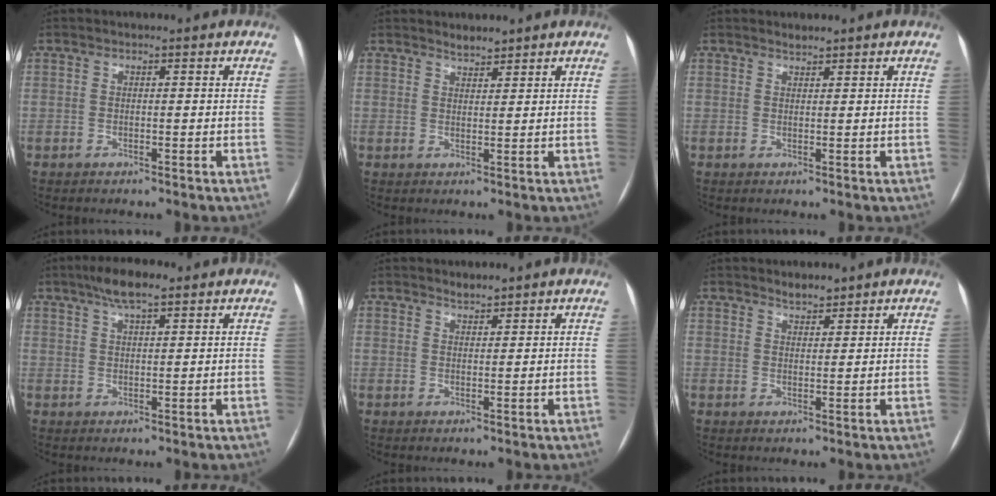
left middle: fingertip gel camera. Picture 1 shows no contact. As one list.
[{"total": 1.7, "force": [1.7, 0.3, 0.2], "torque": [-0.011, 0.000, 0.031]}, {"total": 0.9, "force": [0.9, 0.1, 0.1], "torque": [-0.010, 0.000, 0.017]}, {"total": 5.4, "force": [3.7, 1.0, 3.8], "torque": [-0.075, 0.015, 0.064]}, {"total": 1.3, "force": [1.3, 0.1, 0.1], "torque": [-0.009, 0.000, 0.026]}, {"total": 2.1, "force": [2.0, 0.5, 0.5], "torque": [-0.013, -0.001, 0.035]}]